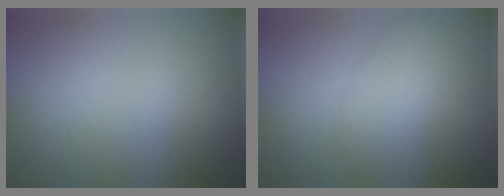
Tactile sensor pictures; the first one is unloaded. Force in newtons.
{"total": 2.7, "press": 2.7, "slide": 0.1}